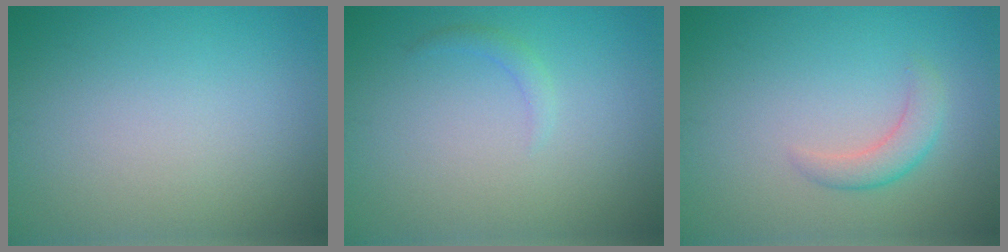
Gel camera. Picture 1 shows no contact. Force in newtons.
{"total": 1.0, "press": 1.0, "slide": 0.1}
{"total": 2.1, "press": 2.1, "slide": 0.1}